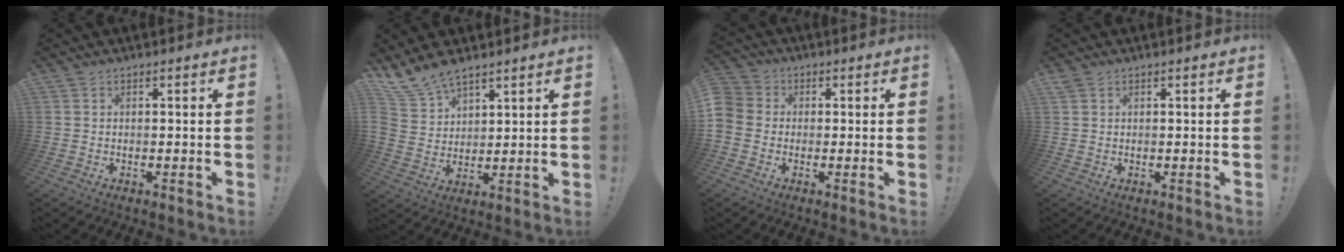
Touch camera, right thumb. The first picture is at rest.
{"total": 9.6, "force": [8.1, 4.4, 2.9], "torque": [-0.076, -0.048, 0.163]}
{"total": 5.5, "force": [-1.2, 5.0, 2.0], "torque": [-0.063, 0.017, -0.022]}
{"total": 1.1, "force": [0.8, 0.6, 0.4], "torque": [-0.009, 0.001, 0.015]}